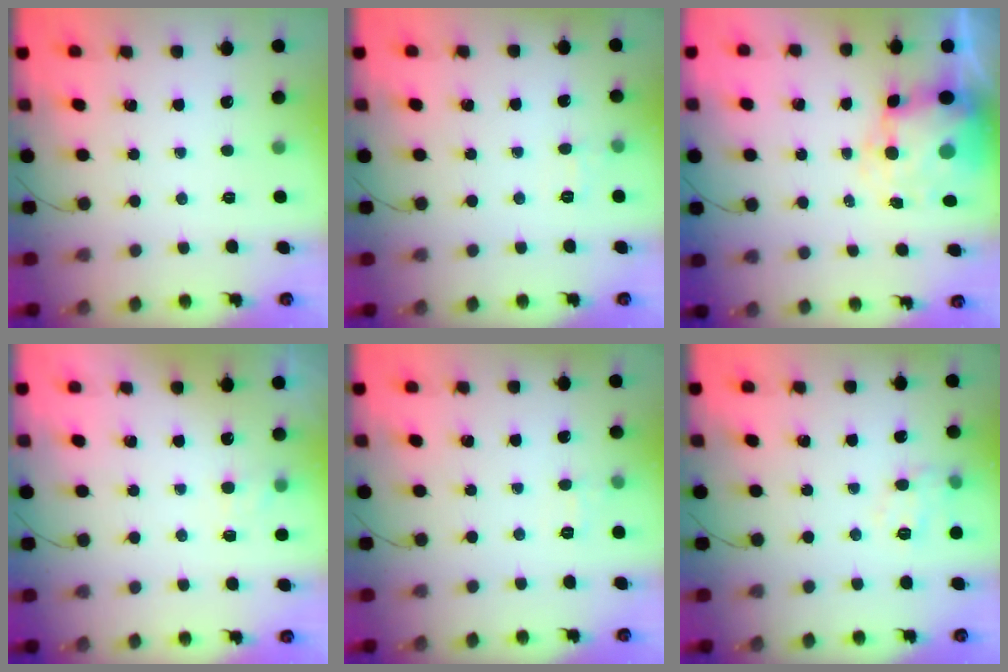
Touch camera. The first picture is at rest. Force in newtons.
{"total": 5.3, "press": 5.1, "slide": 1.6}
{"total": 9.3, "press": 9.1, "slide": 2.0}
{"total": 5.6, "press": 5.5, "slide": 1.3}
{"total": 5.3, "press": 5.1, "slide": 1.6}
{"total": 9.4, "press": 9.4, "slide": 0.6}